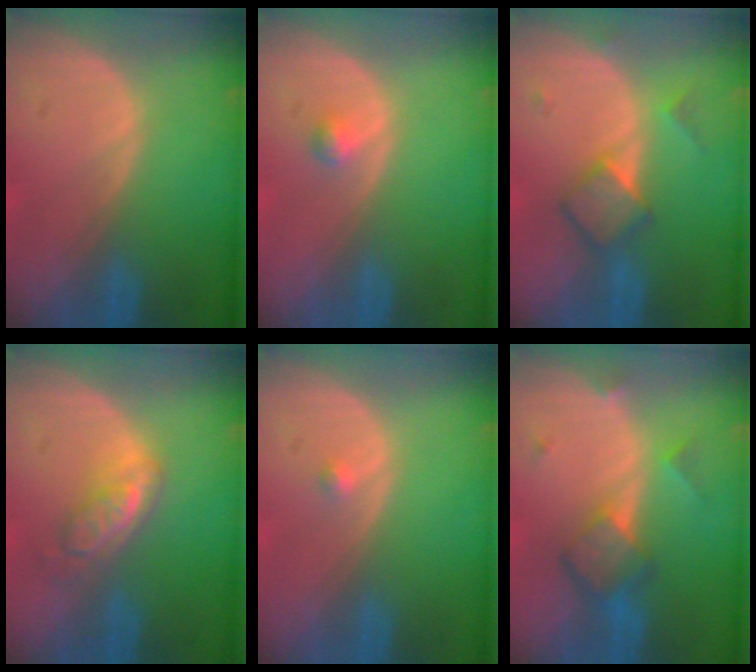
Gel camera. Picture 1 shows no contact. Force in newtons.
{"total": 1.1, "press": 1.1, "slide": 0.1}
{"total": 4.9, "press": 4.7, "slide": 1.4}
{"total": 5.2, "press": 4.6, "slide": 2.4}
{"total": 0.8, "press": 0.6, "slide": 0.4}
{"total": 5.8, "press": 5.4, "slide": 2.2}